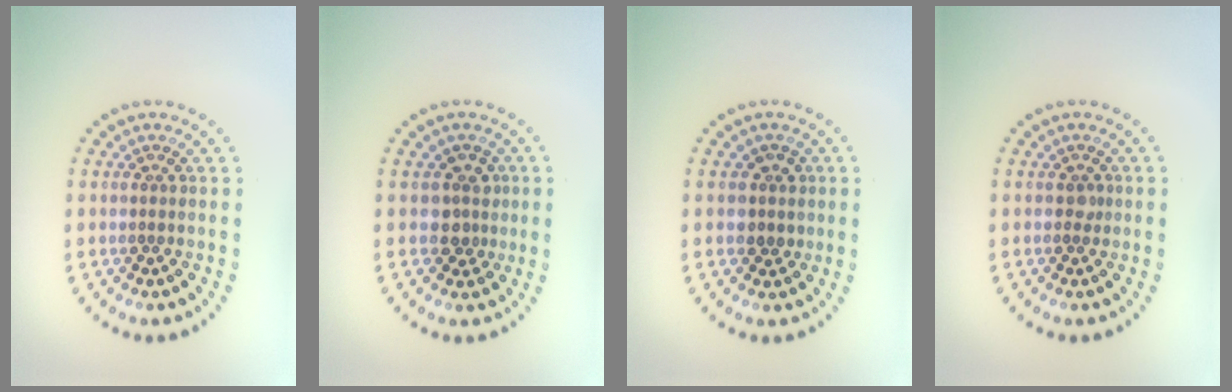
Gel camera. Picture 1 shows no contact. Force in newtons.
{"total": 2.2, "press": 1.8, "slide": 1.2}
{"total": 1.9, "press": 1.7, "slide": 1.0}
{"total": 0.8, "press": 0.6, "slide": 0.5}